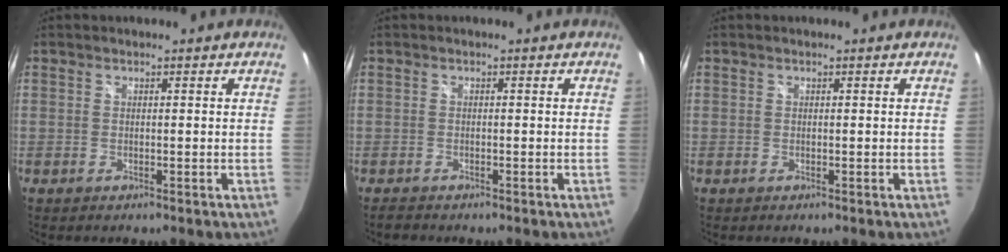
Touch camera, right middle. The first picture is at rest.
{"total": 1.0, "force": [-1.0, 0.3, 0.1], "torque": [-0.006, -0.004, -0.020]}
{"total": 0.0}